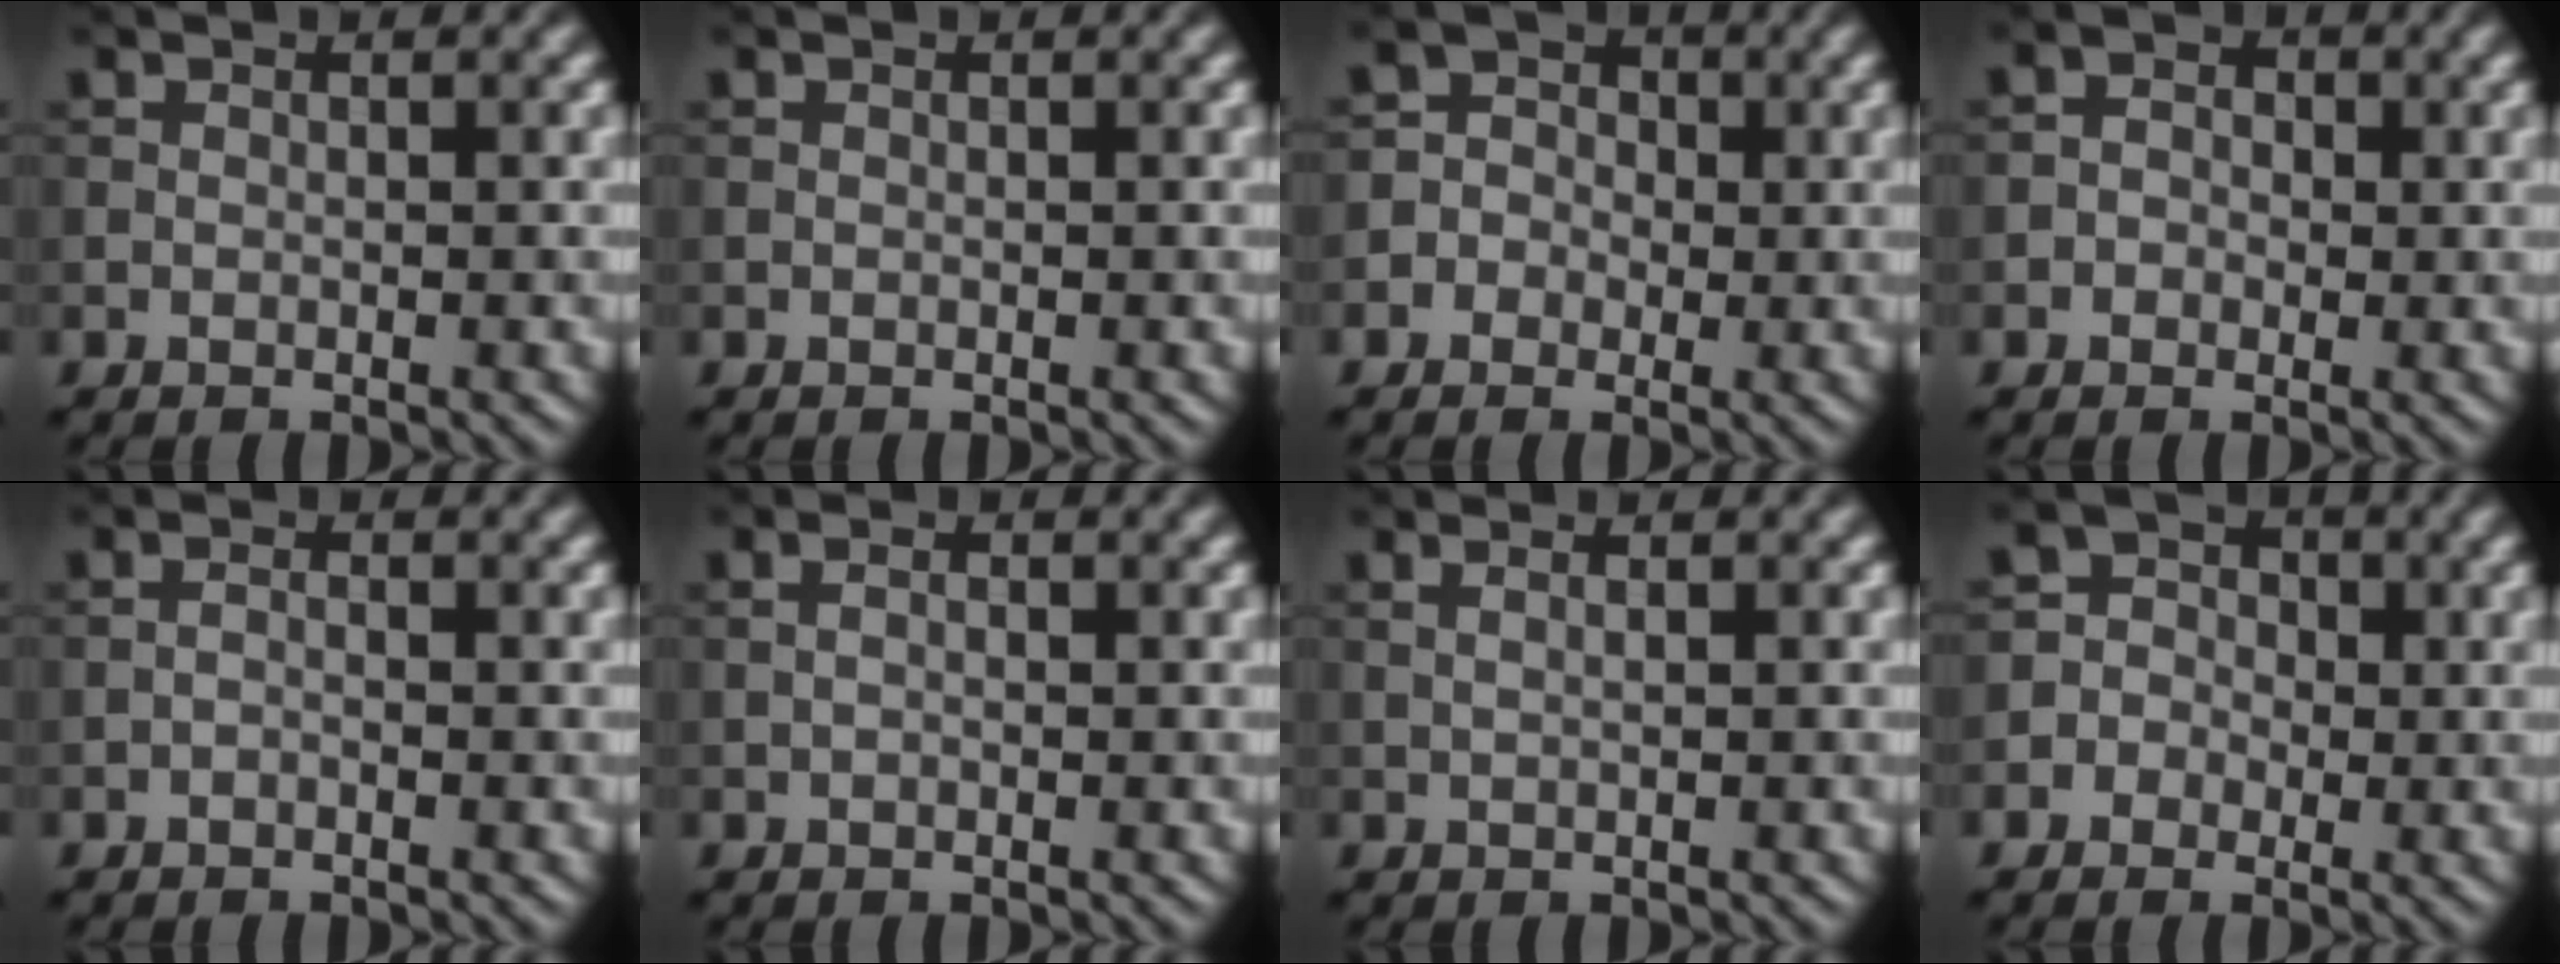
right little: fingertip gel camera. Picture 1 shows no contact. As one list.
[{"total": 0.0}, {"total": 3.4, "force": [-0.5, 3.3, 0.9], "torque": [0.007, 0.017, -0.034]}, {"total": 2.0, "force": [-0.1, 1.8, 0.8], "torque": [0.000, 0.002, -0.019]}, {"total": 0.7, "force": [-0.5, 0.2, 0.5], "torque": [-0.011, 0.000, -0.012]}, {"total": 2.0, "force": [0.6, 1.3, 1.4], "torque": [-0.014, 0.009, -0.013]}, {"total": 1.2, "force": [0.6, 0.4, 0.9], "torque": [-0.010, -0.005, 0.002]}, {"total": 3.9, "force": [-0.8, 3.7, 0.9], "torque": [0.007, 0.021, -0.039]}]